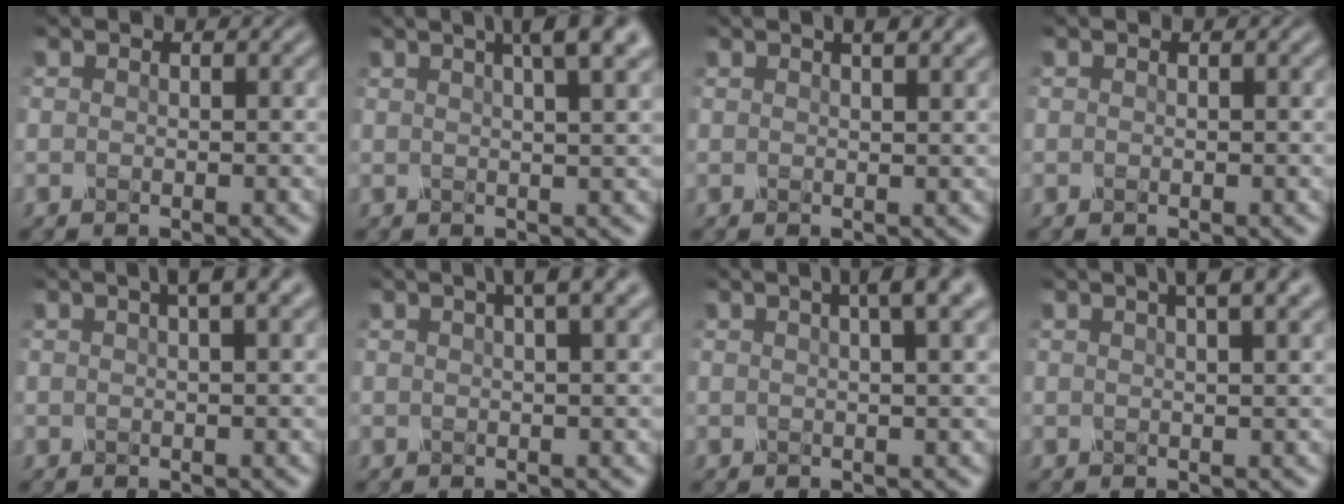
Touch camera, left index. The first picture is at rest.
{"total": 6.2, "force": [3.5, 1.9, 4.8], "torque": [-0.039, 0.031, 0.018]}
{"total": 3.2, "force": [1.9, 1.2, 2.3], "torque": [-0.013, 0.010, 0.010]}
{"total": 0.0}
{"total": 3.2, "force": [1.7, 0.5, 2.6], "torque": [-0.033, 0.011, 0.022]}
{"total": 3.4, "force": [1.9, 0.6, 2.8], "torque": [-0.033, 0.011, 0.022]}
{"total": 4.8, "force": [2.5, 1.2, 3.9], "torque": [-0.035, 0.019, 0.016]}
{"total": 4.7, "force": [2.8, 1.4, 3.5], "torque": [-0.030, 0.019, 0.016]}